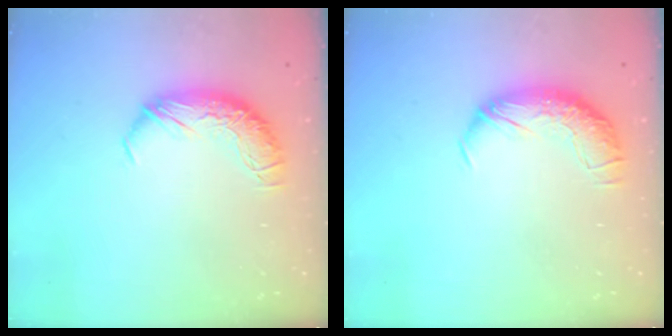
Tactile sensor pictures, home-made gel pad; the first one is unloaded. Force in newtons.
{"total": 1.7, "press": 0.6, "slide": 1.6}